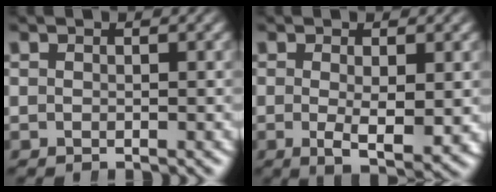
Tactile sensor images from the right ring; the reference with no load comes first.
{"total": 4.1, "force": [-0.9, 1.2, 3.8], "torque": [-0.070, -0.030, -0.004]}